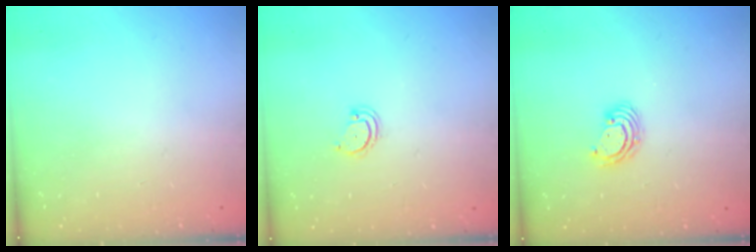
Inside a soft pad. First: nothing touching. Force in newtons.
{"total": 2.3, "press": 2.3, "slide": 0.2}
{"total": 4.6, "press": 4.6, "slide": 0.2}